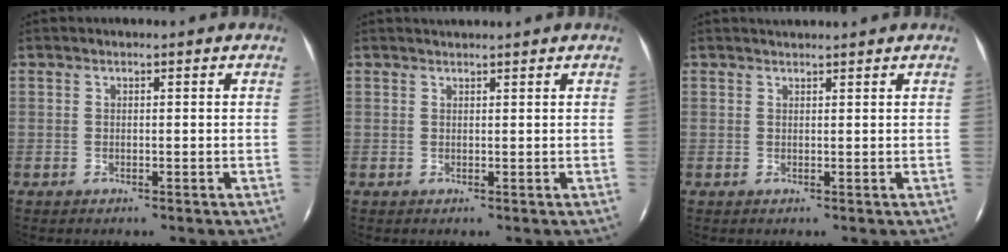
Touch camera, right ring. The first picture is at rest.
{"total": 1.0, "force": [1.0, -0.2, 0.1], "torque": [-0.009, -0.002, 0.016]}
{"total": 1.5, "force": [1.5, -0.2, 0.3], "torque": [-0.011, 0.000, 0.021]}